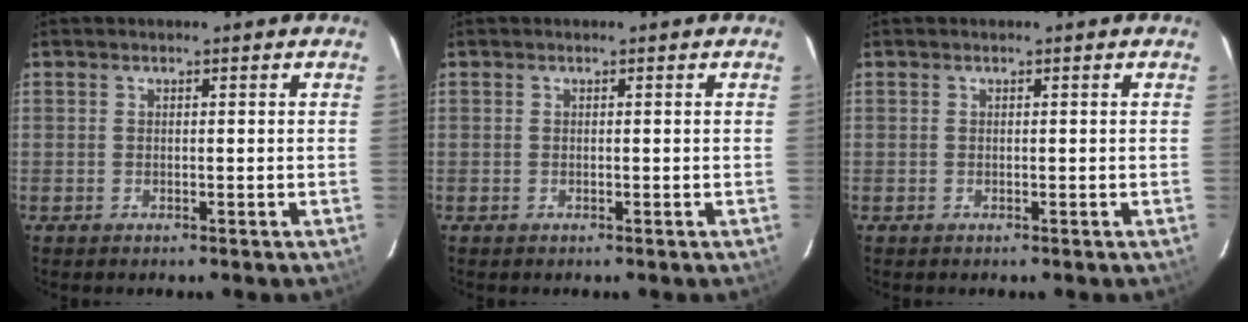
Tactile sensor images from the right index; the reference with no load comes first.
{"total": 0.0}
{"total": 0.0}